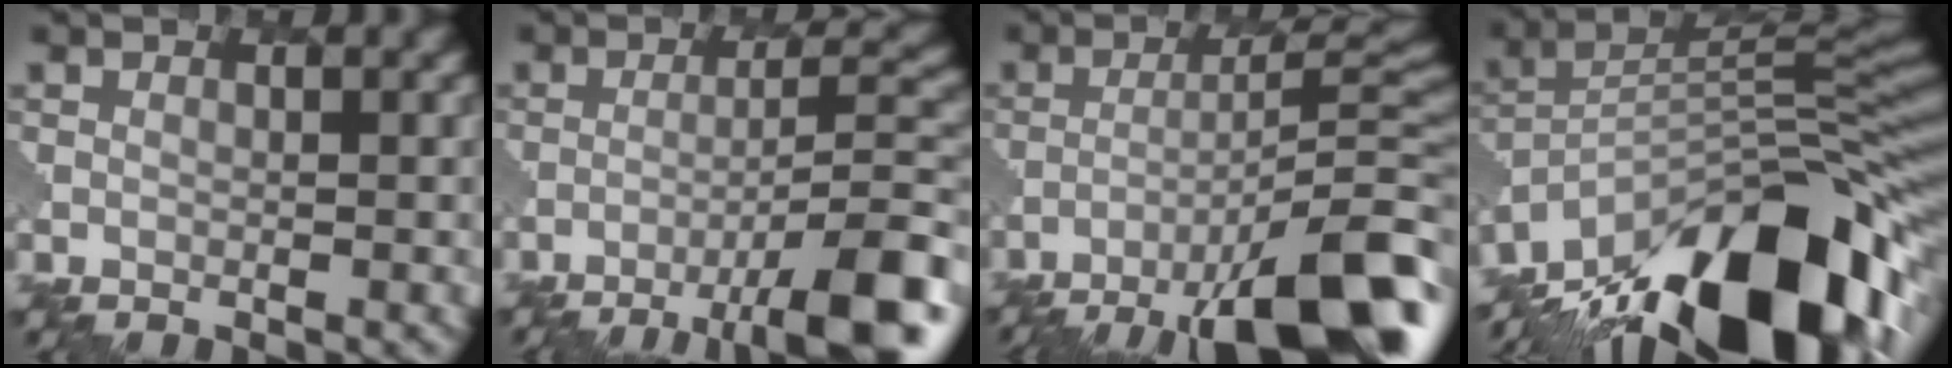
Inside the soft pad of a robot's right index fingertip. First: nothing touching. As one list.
[{"total": 9.9, "force": [-6.9, 1.7, 6.9], "torque": [-0.109, 0.015, -0.117]}, {"total": 13.7, "force": [-9.2, 3.0, 9.7], "torque": [-0.161, 0.013, -0.143]}, {"total": 15.8, "force": [-10.7, 5.8, 10.1], "torque": [-0.197, 0.021, -0.201]}]